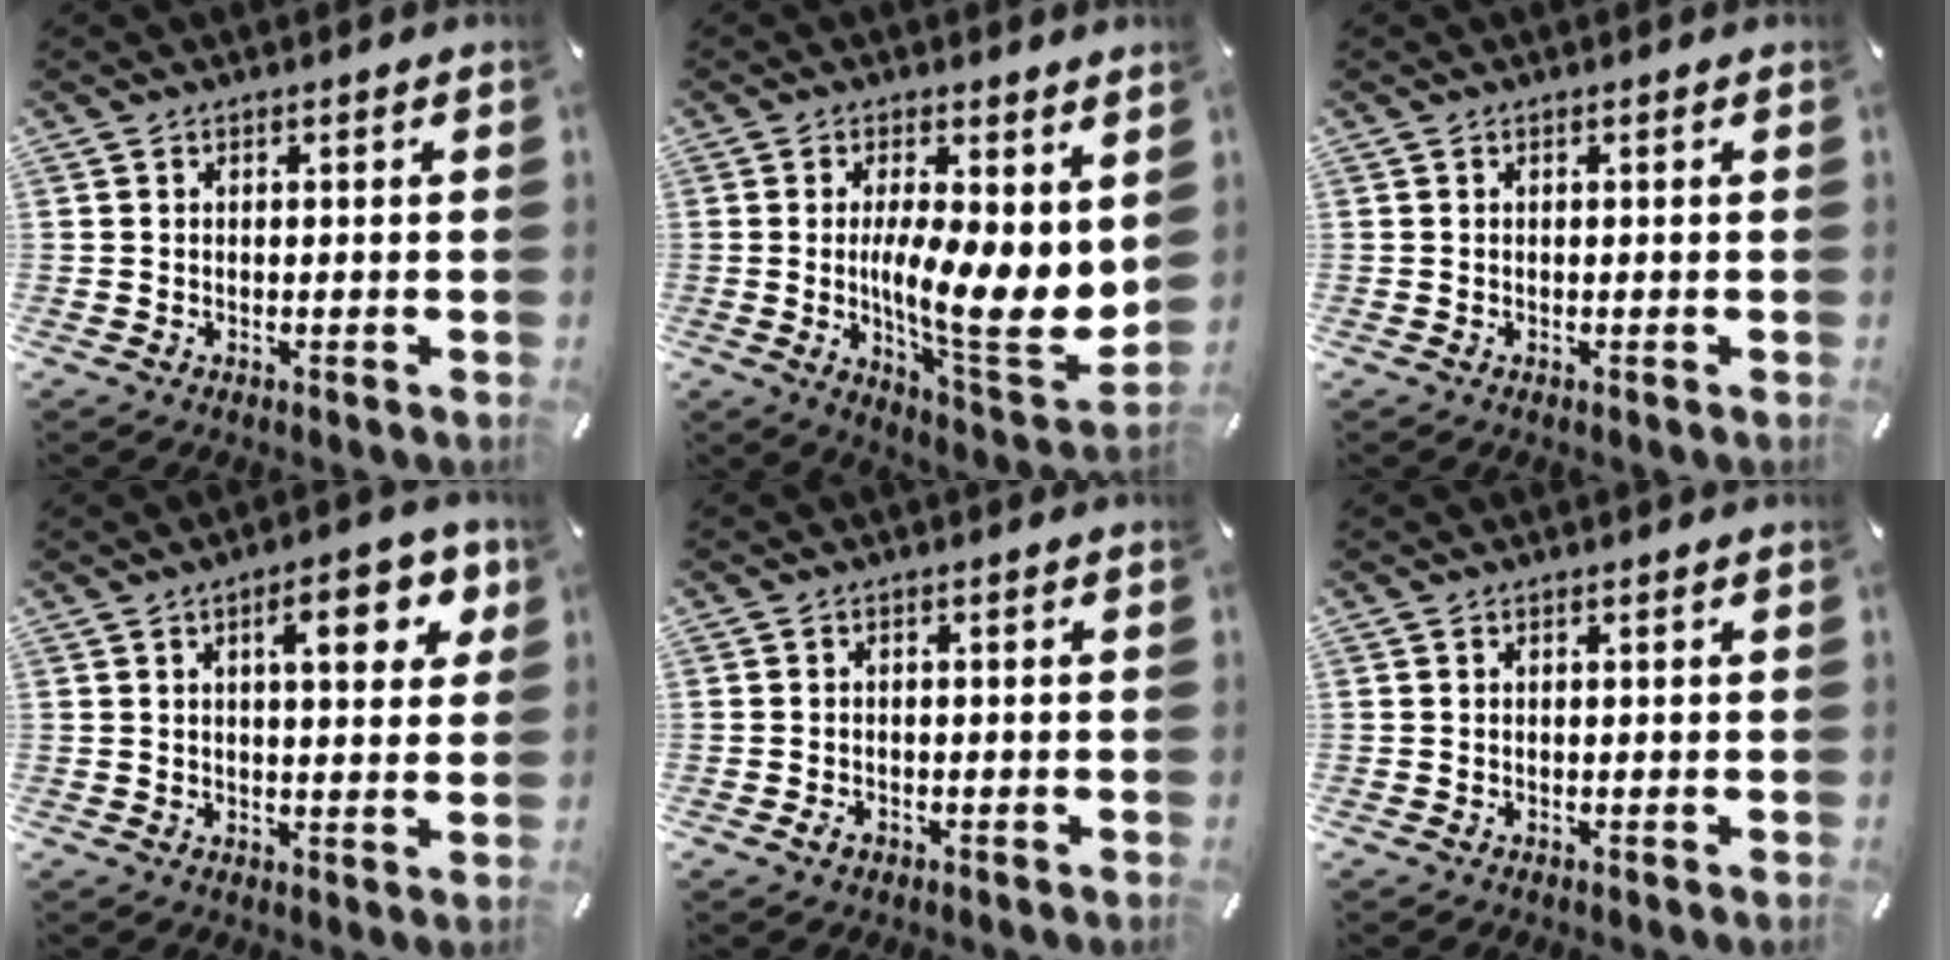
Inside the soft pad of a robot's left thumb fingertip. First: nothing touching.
{"total": 14.9, "force": [-0.2, 4.4, 14.2], "torque": [-0.211, -0.026, -0.002]}
{"total": 0.0}
{"total": 10.4, "force": [4.2, 3.9, 8.7], "torque": [-0.109, -0.012, 0.059]}
{"total": 1.7, "force": [-0.9, 1.1, 0.8], "torque": [-0.016, 0.005, -0.018]}
{"total": 0.0}